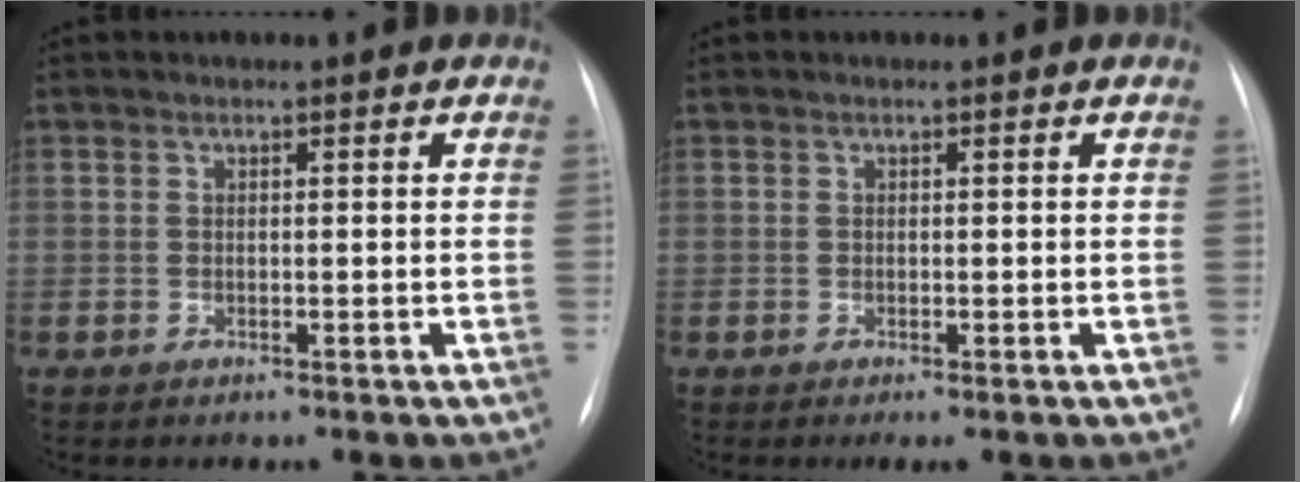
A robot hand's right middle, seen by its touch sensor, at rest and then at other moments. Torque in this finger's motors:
{"motor_torque": [0.11, -0.10, -0.05, -0.04]}